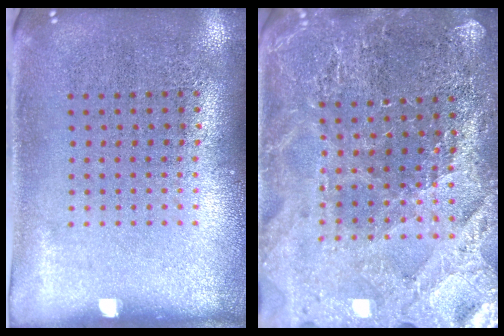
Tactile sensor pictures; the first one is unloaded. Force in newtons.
{"total": 3.2, "press": 3.2, "slide": 0.6}